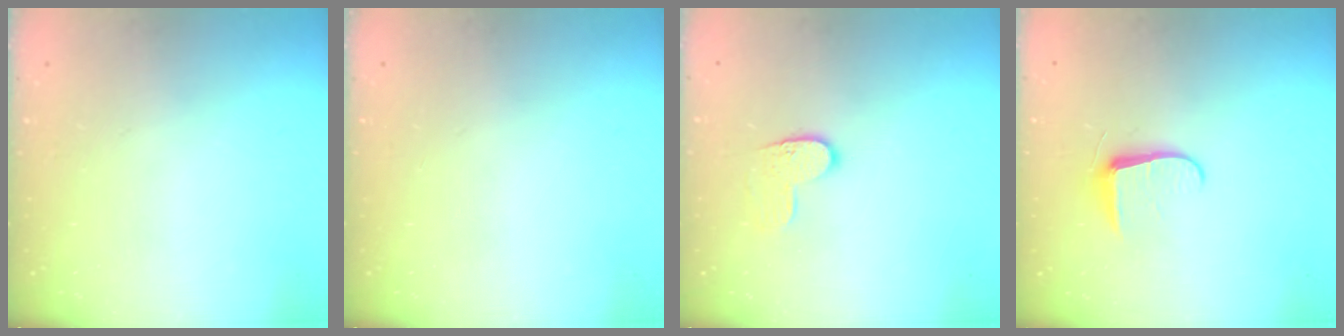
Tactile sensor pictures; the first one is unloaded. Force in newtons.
{"total": 0.0}
{"total": 6.2, "press": 6.2, "slide": 0.3}
{"total": 6.8, "press": 6.7, "slide": 0.9}